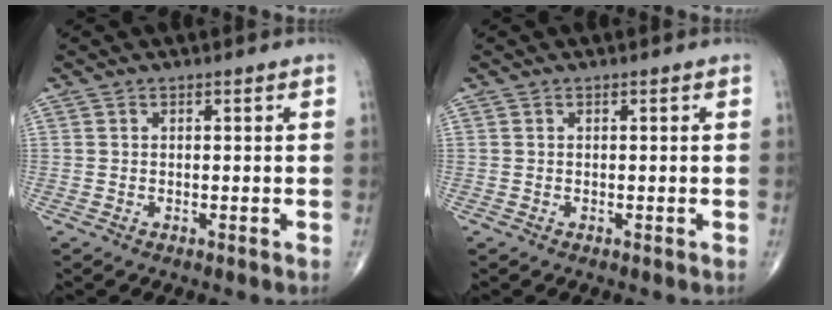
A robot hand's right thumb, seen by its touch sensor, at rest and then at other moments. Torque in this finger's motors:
{"motor_torque": [-0.20, 0.21, -0.03, 0.03, 0.00]}